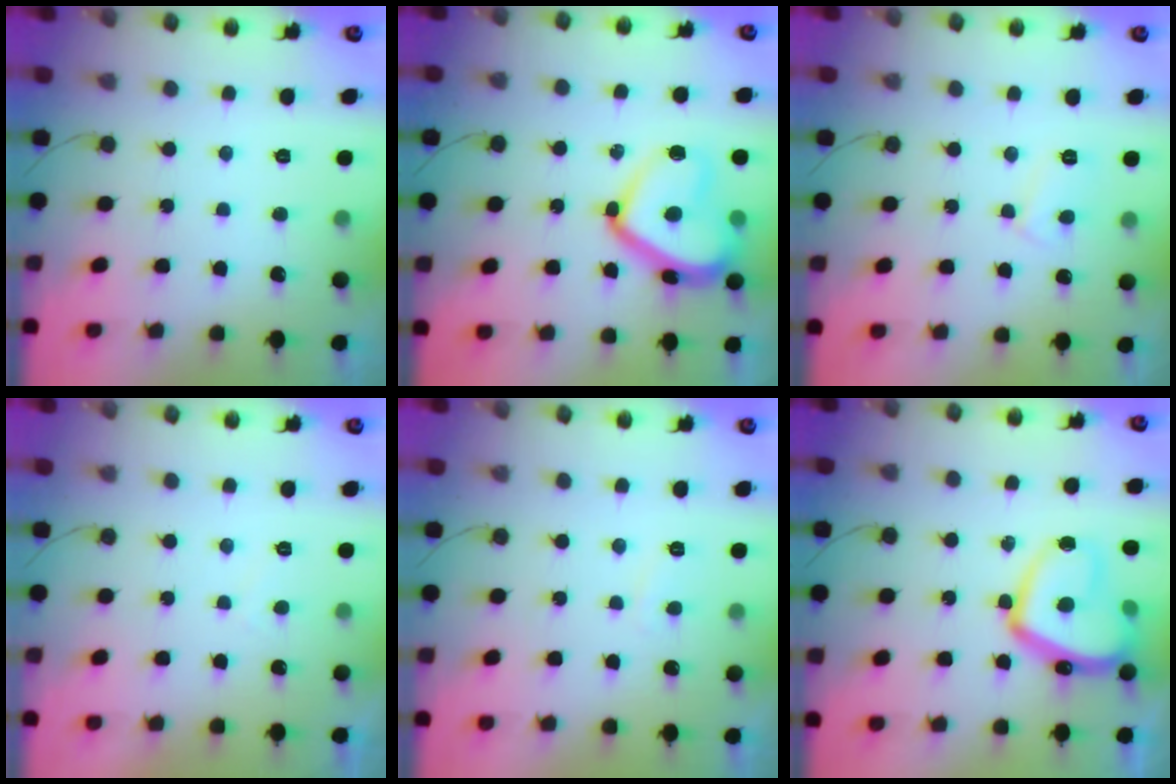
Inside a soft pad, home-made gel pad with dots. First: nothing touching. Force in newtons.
{"total": 16.7, "press": 16.7, "slide": 1.4}
{"total": 5.0, "press": 4.9, "slide": 0.5}
{"total": 0.9, "press": 0.7, "slide": 0.6}
{"total": 1.8, "press": 1.7, "slide": 0.6}
{"total": 17.7, "press": 17.7, "slide": 1.5}